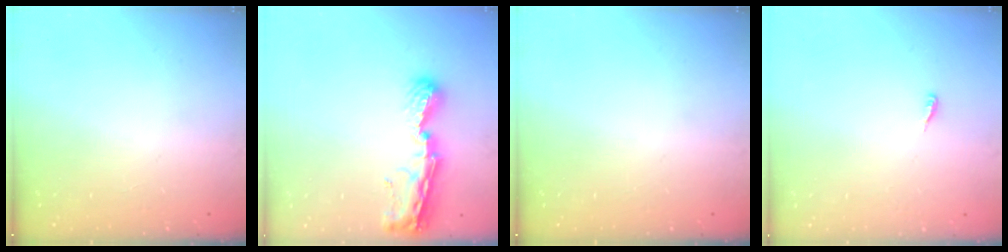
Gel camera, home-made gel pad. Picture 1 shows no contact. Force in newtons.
{"total": 9.3, "press": 9.3, "slide": 1.0}
{"total": 0.0}
{"total": 3.2, "press": 3.2, "slide": 0.2}